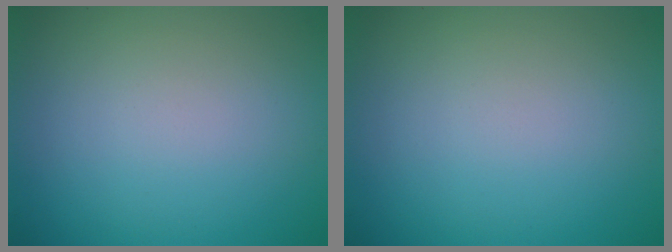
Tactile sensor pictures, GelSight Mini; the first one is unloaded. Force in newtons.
{"total": 0.0}